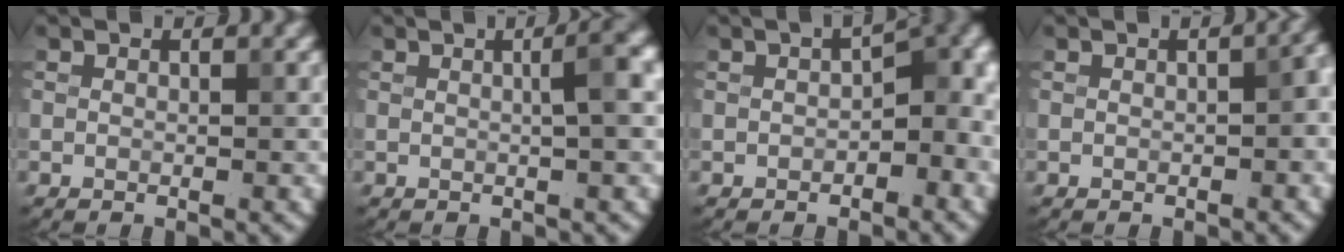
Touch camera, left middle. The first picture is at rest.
{"total": 3.2, "force": [0.7, 0.4, 3.1], "torque": [-0.042, 0.016, 0.011]}
{"total": 6.9, "force": [-0.1, 3.9, 5.6], "torque": [-0.051, 0.010, -0.002]}
{"total": 3.5, "force": [0.1, 1.9, 2.9], "torque": [-0.022, 0.007, 0.010]}